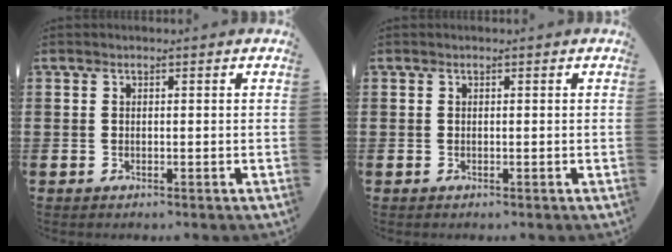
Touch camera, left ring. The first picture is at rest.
{"total": 0.0}